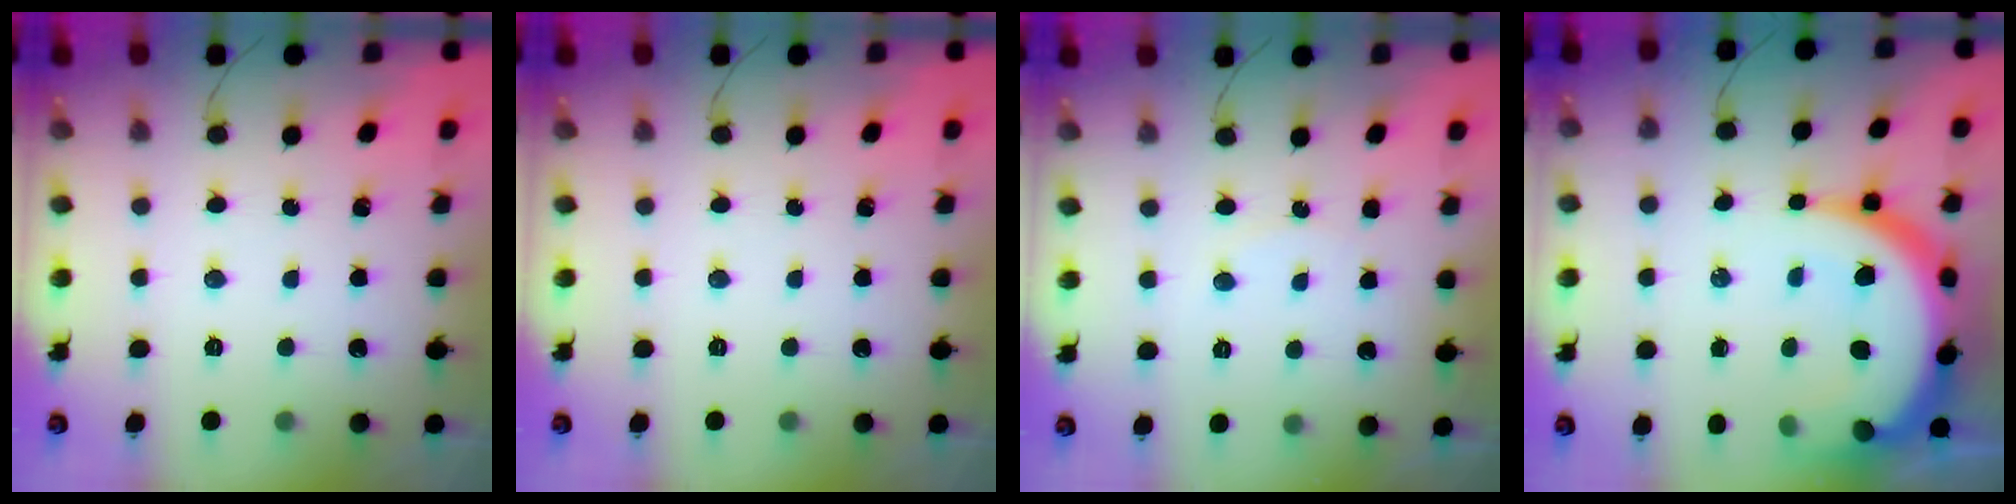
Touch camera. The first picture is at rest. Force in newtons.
{"total": 0.0}
{"total": 5.1, "press": 5.1, "slide": 0.5}
{"total": 19.4, "press": 19.3, "slide": 1.8}